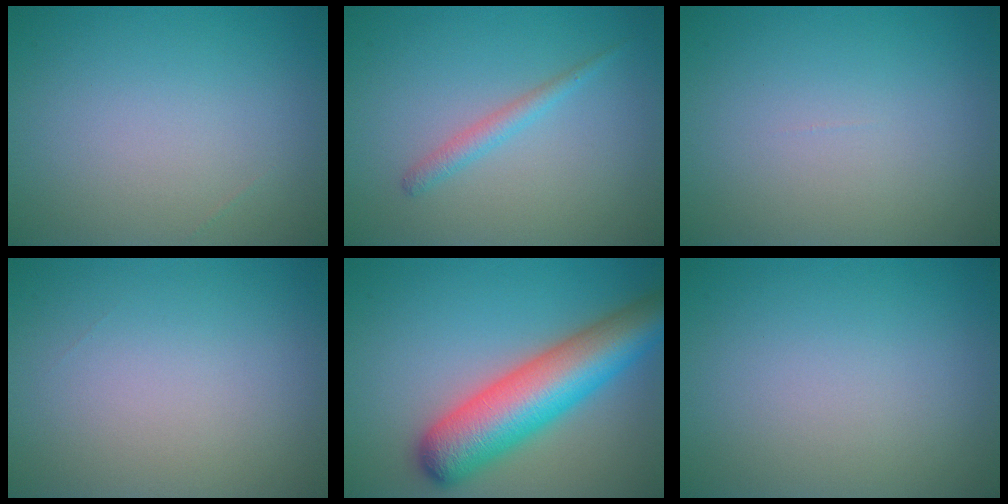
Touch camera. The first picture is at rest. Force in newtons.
{"total": 1.5, "press": 1.5, "slide": 0.1}
{"total": 0.0}
{"total": 0.0}
{"total": 9.5, "press": 9.5, "slide": 0.4}
{"total": 0.0}